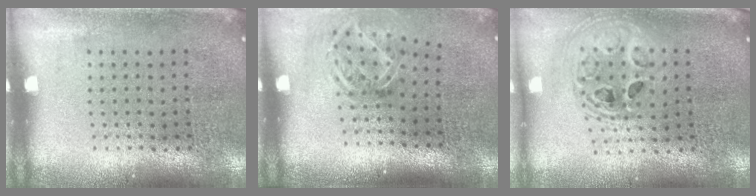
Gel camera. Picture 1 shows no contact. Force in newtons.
{"total": 1.8, "press": 1.3, "slide": 1.2}
{"total": 2.0, "press": 1.6, "slide": 1.2}